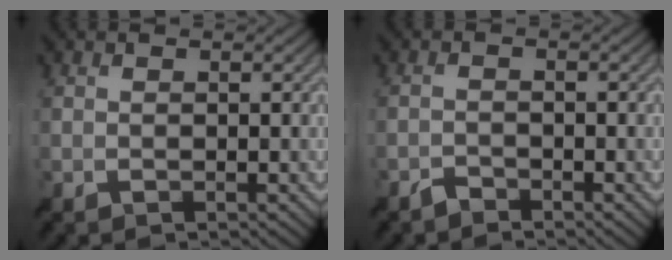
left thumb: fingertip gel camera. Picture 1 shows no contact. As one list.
[{"total": 1.5, "force": [-1.4, 0.4, 0.3], "torque": [-0.004, 0.003, -0.033]}]